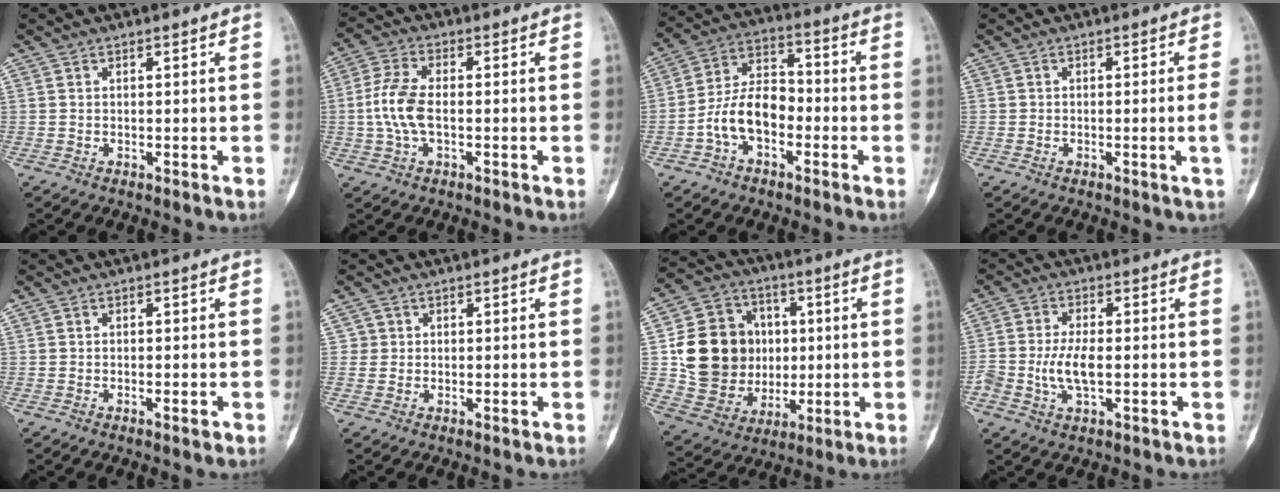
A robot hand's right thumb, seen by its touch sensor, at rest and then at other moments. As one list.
[{"total": 7.9, "force": [-0.7, 4.0, 6.8], "torque": [-0.158, 0.013, -0.020]}, {"total": 10.5, "force": [-3.5, 6.6, 7.4], "torque": [-0.128, 0.044, -0.072]}, {"total": 2.5, "force": [-0.5, -0.6, 2.3], "torque": [-0.050, 0.003, -0.006]}, {"total": 1.1, "force": [-0.5, 0.4, 0.8], "torque": [-0.014, 0.000, -0.006]}, {"total": 1.4, "force": [0.2, 1.3, -0.2], "torque": [0.018, 0.005, 0.001]}, {"total": 18.5, "force": [1.5, 16.0, 9.2], "torque": [-0.126, 0.015, 0.047]}, {"total": 6.4, "force": [-1.0, 2.9, 5.6], "torque": [-0.120, 0.004, -0.020]}]